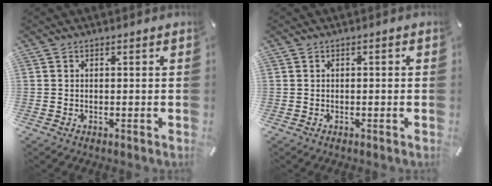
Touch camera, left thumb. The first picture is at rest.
{"total": 0.6, "force": [-0.2, 0.2, 0.5], "torque": [-0.009, 0.000, -0.005]}